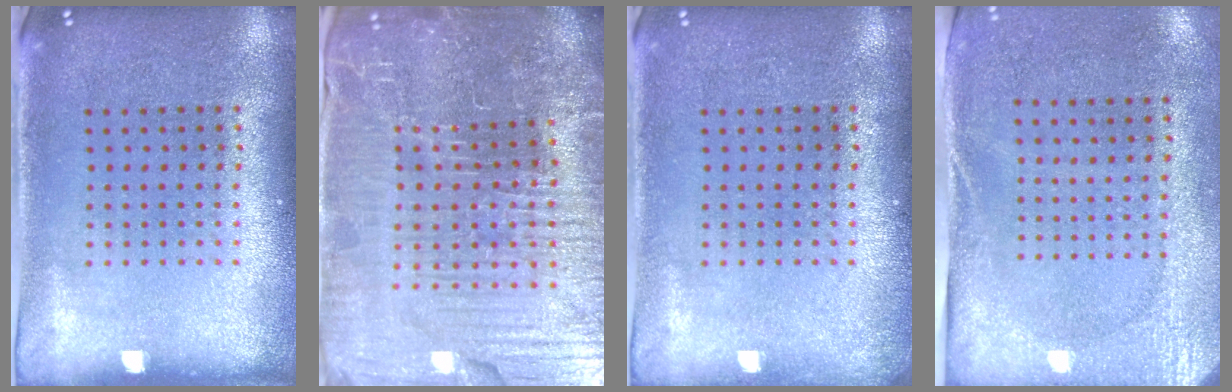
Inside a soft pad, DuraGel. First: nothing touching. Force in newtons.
{"total": 7.1, "press": 6.3, "slide": 3.3}
{"total": 0.7, "press": 0.7, "slide": 0.1}
{"total": 2.7, "press": 2.1, "slide": 1.6}